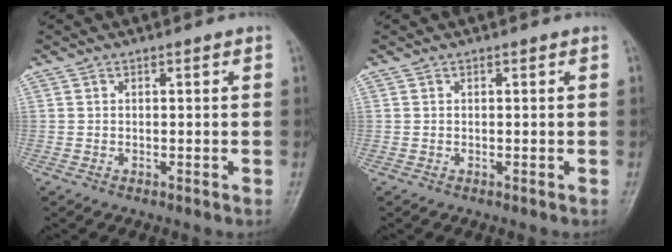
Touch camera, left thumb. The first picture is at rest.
{"total": 0.0}